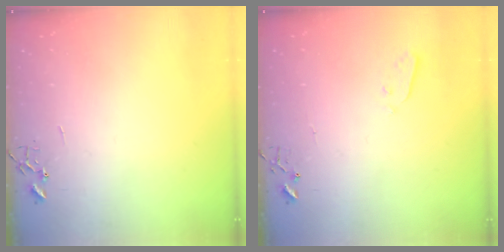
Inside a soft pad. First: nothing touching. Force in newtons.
{"total": 3.0, "press": 3.0, "slide": 0.3}